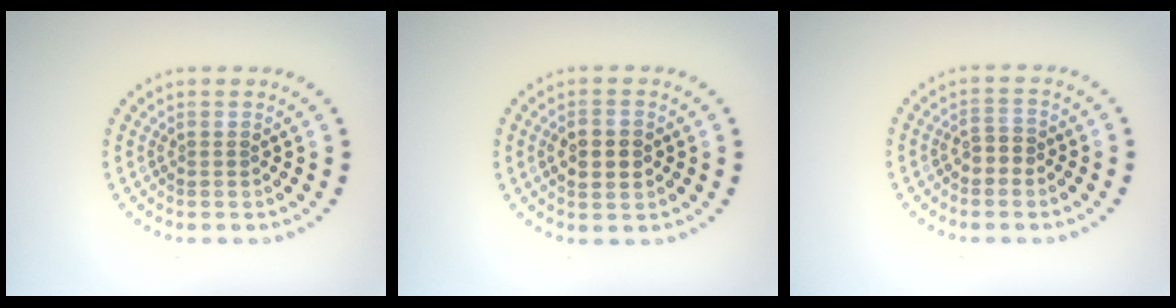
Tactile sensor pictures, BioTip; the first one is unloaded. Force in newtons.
{"total": 3.5, "press": 3.4, "slide": 0.2}
{"total": 1.7, "press": 1.5, "slide": 0.7}